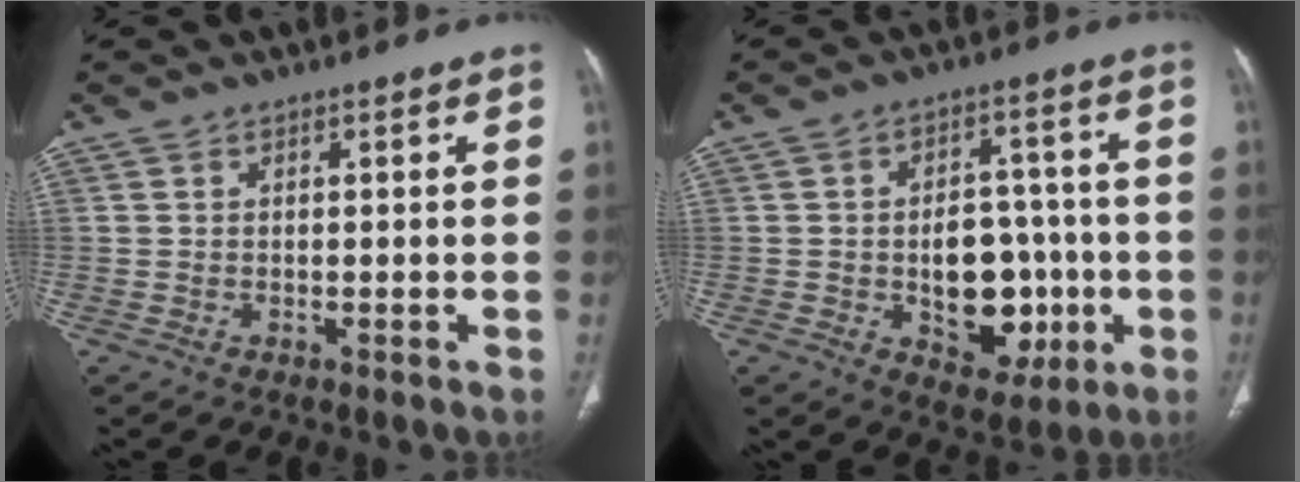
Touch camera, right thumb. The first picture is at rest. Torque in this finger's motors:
{"motor_torque": [1.53, 1.34, 1.29, -0.89, 0.43]}